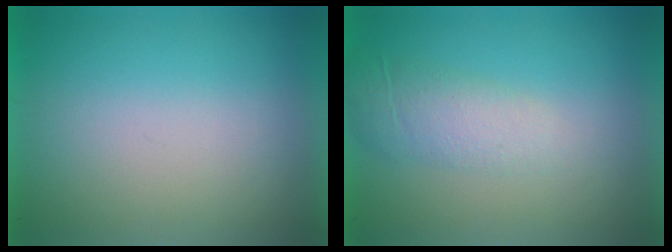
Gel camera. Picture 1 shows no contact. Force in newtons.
{"total": 2.0}